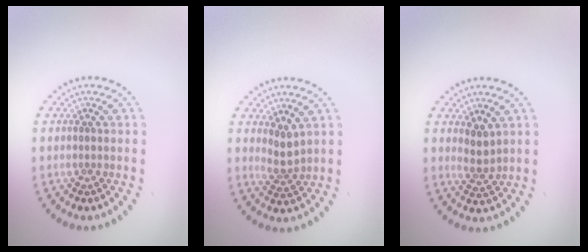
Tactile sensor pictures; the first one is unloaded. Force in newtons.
{"total": 1.8, "press": 1.4, "slide": 1.2}
{"total": 1.6, "press": 1.3, "slide": 1.0}